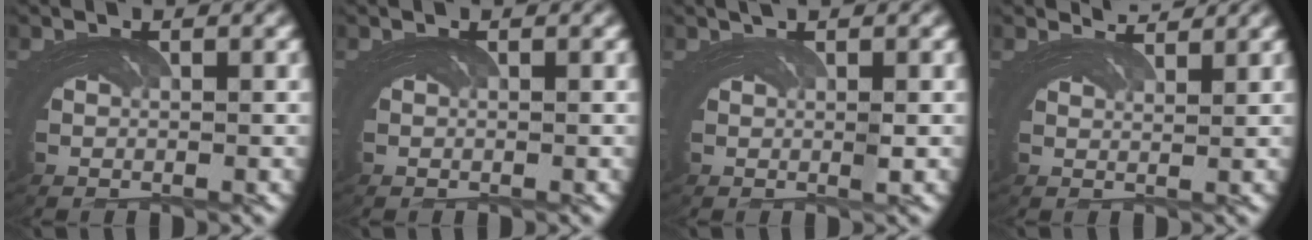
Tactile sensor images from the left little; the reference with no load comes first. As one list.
[{"total": 0.0}, {"total": 1.6, "force": [1.0, -1.2, -0.5], "torque": [0.020, 0.012, 0.009]}, {"total": 2.8, "force": [2.5, -1.2, -0.5], "torque": [0.016, 0.015, 0.034]}]